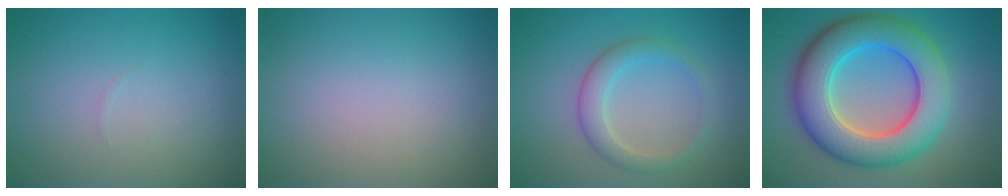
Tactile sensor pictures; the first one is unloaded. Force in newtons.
{"total": 0.0}
{"total": 2.8, "press": 2.8, "slide": 0.2}
{"total": 10.3, "press": 10.3, "slide": 0.3}